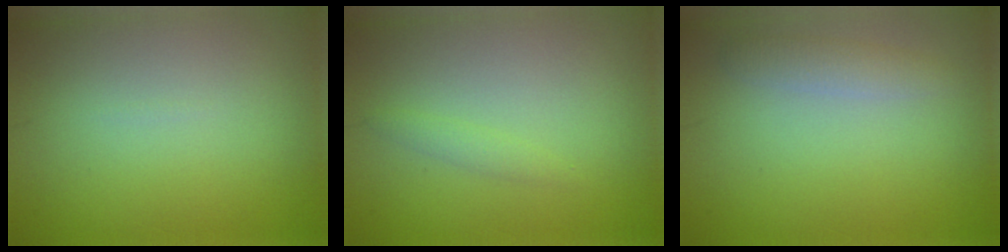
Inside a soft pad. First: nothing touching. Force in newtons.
{"total": 1.0, "press": 1.0, "slide": 0.1}
{"total": 1.7, "press": 1.7, "slide": 0.0}